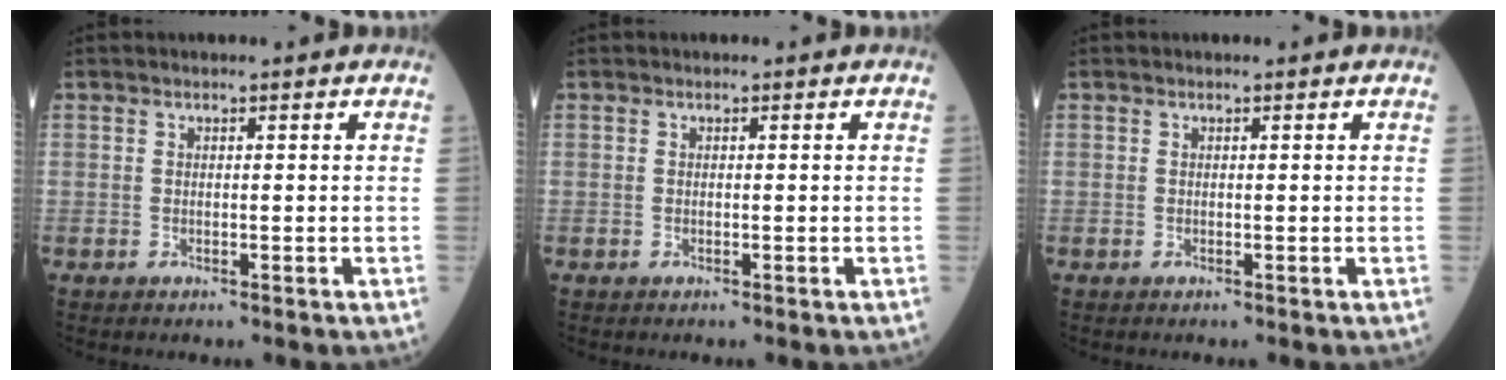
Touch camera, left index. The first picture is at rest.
{"total": 0.0}
{"total": 0.0}